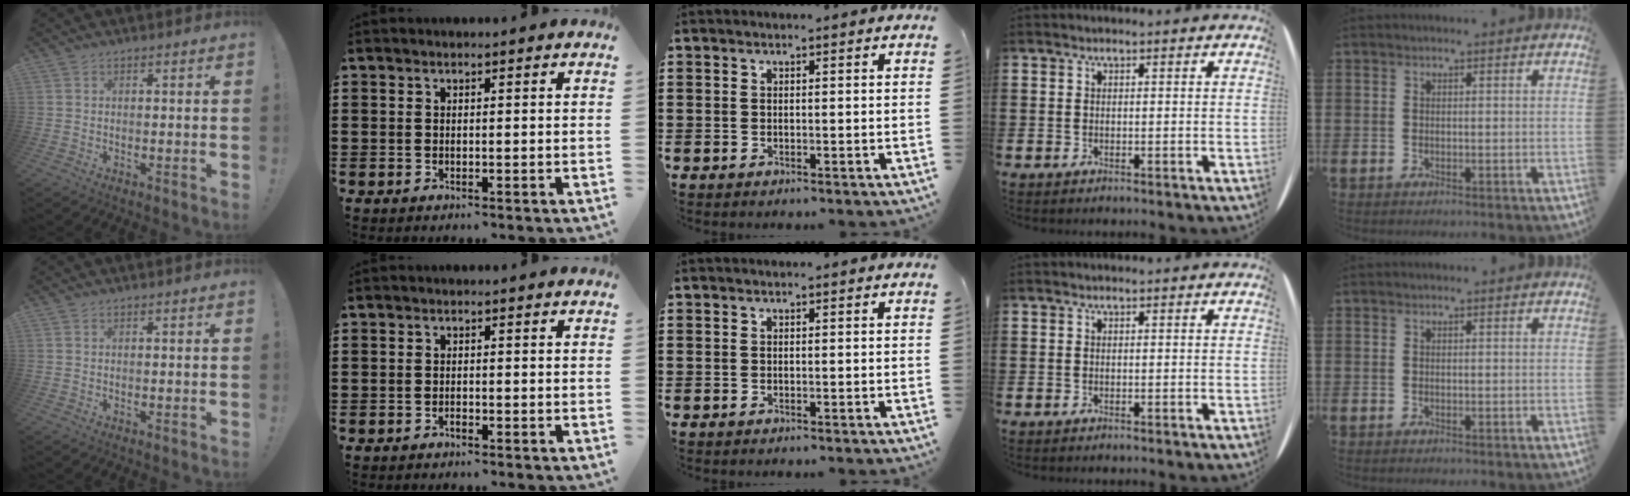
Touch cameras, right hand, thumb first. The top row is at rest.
{"index": {"total": 0.7, "force": [-0.6, 0.3, 0.3], "torque": [-0.007, -0.001, -0.011]}}